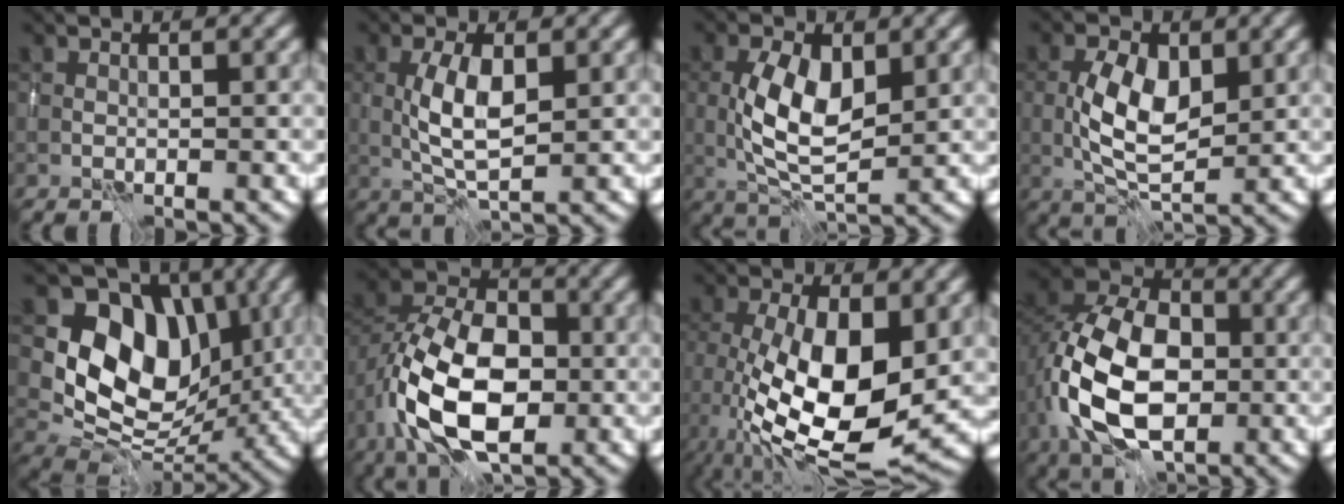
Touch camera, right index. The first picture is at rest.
{"total": 4.3, "force": [0.1, 1.6, 4.0], "torque": [-0.085, 0.001, 0.002]}
{"total": 6.1, "force": [0.7, 2.9, 5.3], "torque": [-0.109, -0.002, 0.014]}
{"total": 5.5, "force": [0.3, 2.7, 4.7], "torque": [-0.095, -0.001, 0.006]}
{"total": 9.3, "force": [1.8, 7.2, 5.7], "torque": [-0.094, -0.018, 0.028]}
{"total": 11.0, "force": [-3.4, 6.7, 8.1], "torque": [-0.150, 0.000, -0.071]}
{"total": 12.0, "force": [-1.3, 5.1, 10.8], "torque": [-0.191, -0.018, -0.020]}
{"total": 11.4, "force": [-2.3, 7.5, 8.3], "torque": [-0.166, -0.004, -0.053]}